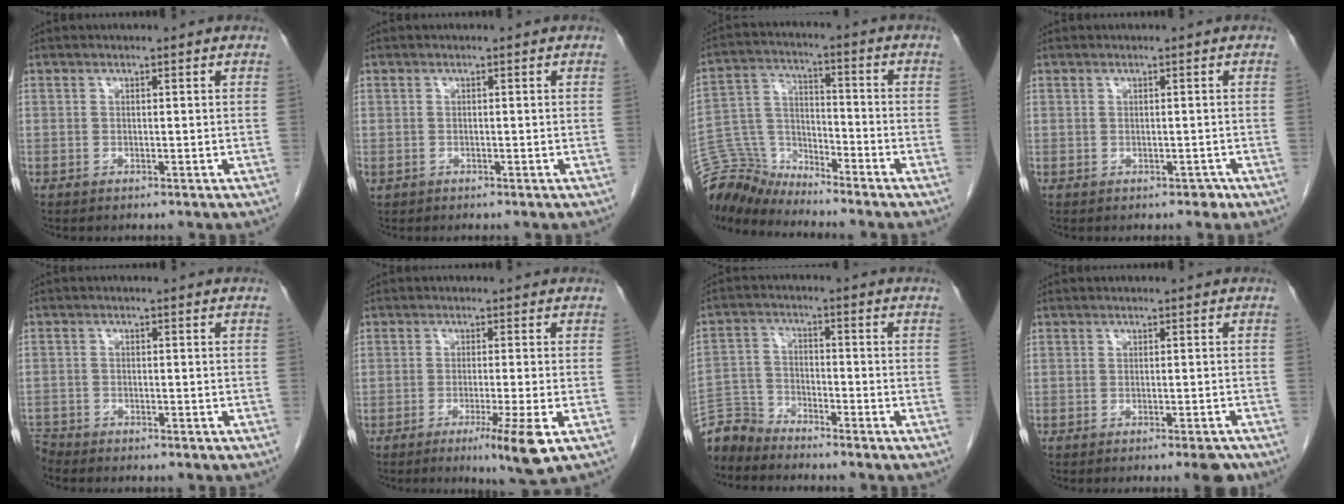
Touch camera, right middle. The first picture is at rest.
{"total": 1.0, "force": [-0.7, 0.7, 0.3], "torque": [-0.011, 0.000, -0.010]}
{"total": 9.6, "force": [-9.5, 1.0, -0.4], "torque": [-0.003, 0.027, -0.189]}
{"total": 0.8, "force": [-0.5, 0.5, 0.3], "torque": [-0.002, 0.001, -0.005]}
{"total": 6.0, "force": [-5.9, -0.2, -0.6], "torque": [0.010, 0.001, -0.112]}
{"total": 6.6, "force": [-3.2, -0.9, 5.7], "torque": [-0.089, -0.023, -0.051]}
{"total": 6.3, "force": [-6.2, 0.9, -0.3], "torque": [0.004, 0.000, -0.125]}
{"total": 2.8, "force": [-2.3, 0.1, 1.7], "torque": [-0.013, -0.003, -0.030]}